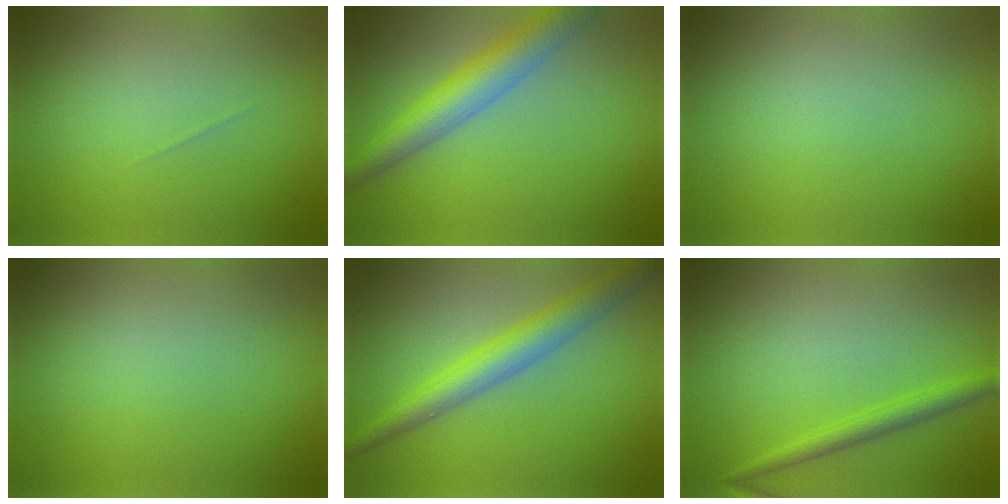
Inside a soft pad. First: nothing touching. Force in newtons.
{"total": 5.6, "press": 5.6, "slide": 0.3}
{"total": 0.0}
{"total": 0.0}
{"total": 4.9, "press": 4.9, "slide": 0.1}
{"total": 2.2, "press": 2.2, "slide": 0.1}